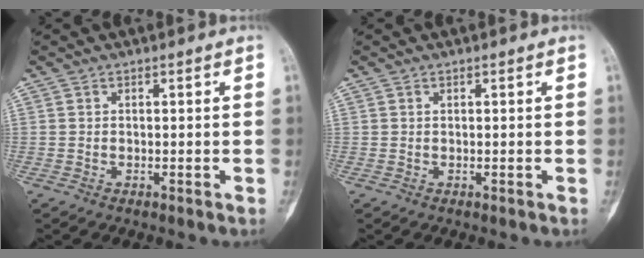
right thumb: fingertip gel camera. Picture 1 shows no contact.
{"total": 0.0}